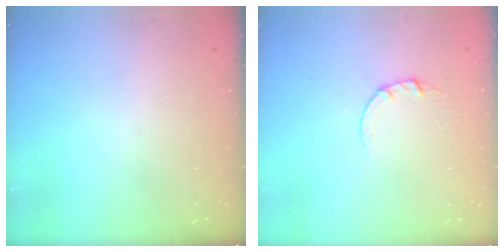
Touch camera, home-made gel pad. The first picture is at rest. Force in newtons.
{"total": 2.0, "press": 2.0, "slide": 0.2}